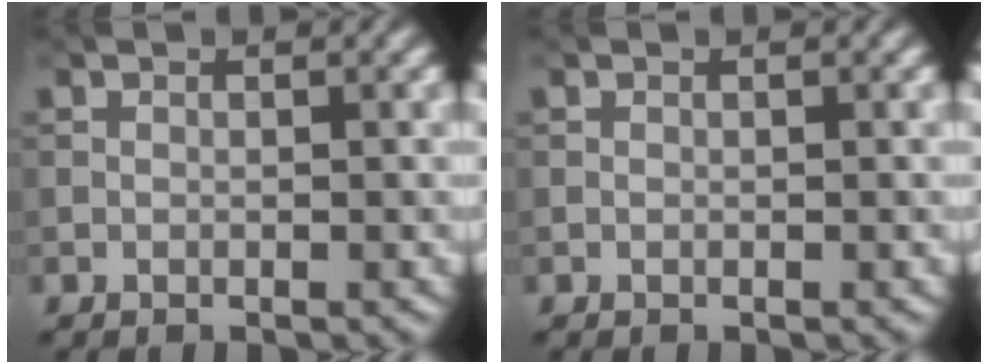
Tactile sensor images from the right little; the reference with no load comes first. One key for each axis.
{"total": 0.0}